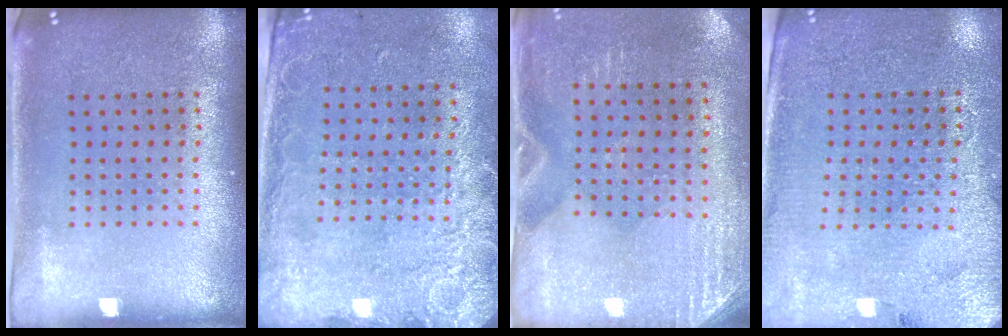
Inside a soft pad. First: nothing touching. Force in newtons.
{"total": 2.6, "press": 2.0, "slide": 1.7}
{"total": 2.9, "press": 2.5, "slide": 1.3}
{"total": 3.0, "press": 2.8, "slide": 1.0}